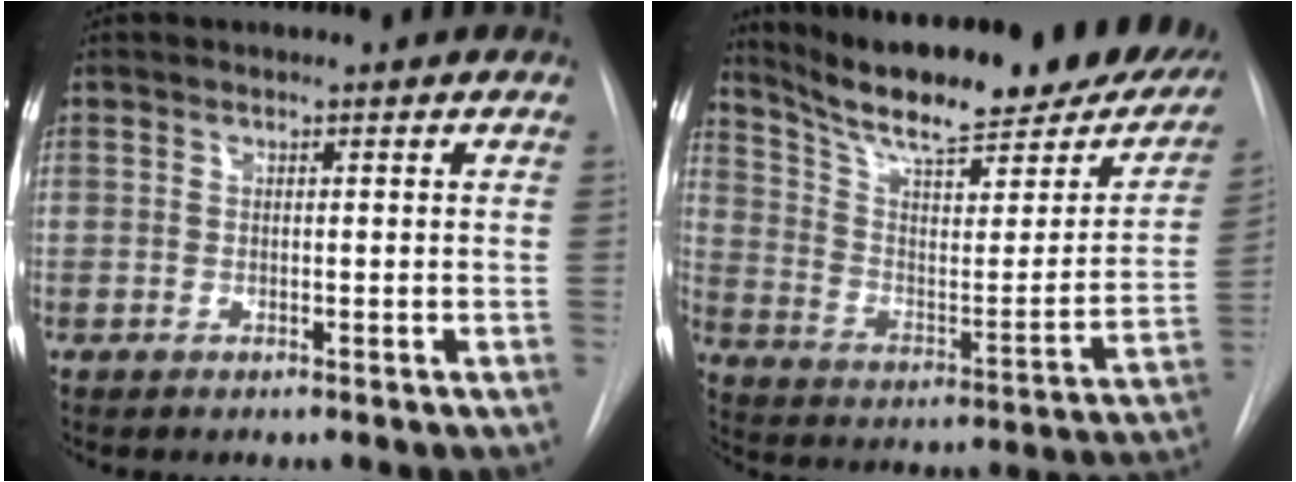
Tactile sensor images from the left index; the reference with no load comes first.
{"total": 27.9, "force": [22.6, 5.6, 15.4], "torque": [-0.231, -0.044, 0.311]}